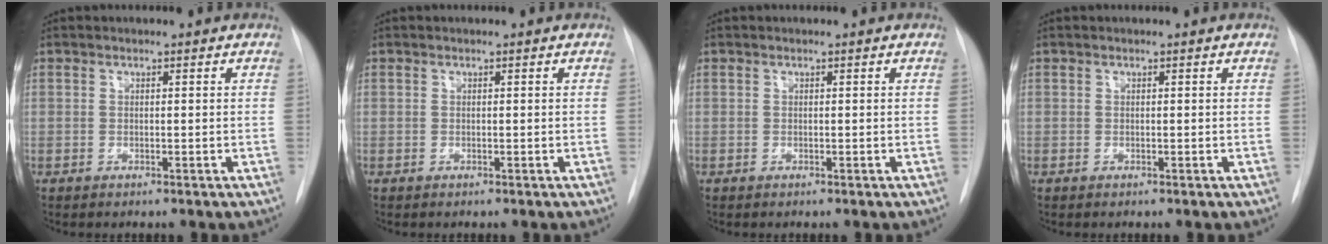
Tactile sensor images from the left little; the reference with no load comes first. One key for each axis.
{"total": 0.0}
{"total": 0.0}
{"total": 0.0}